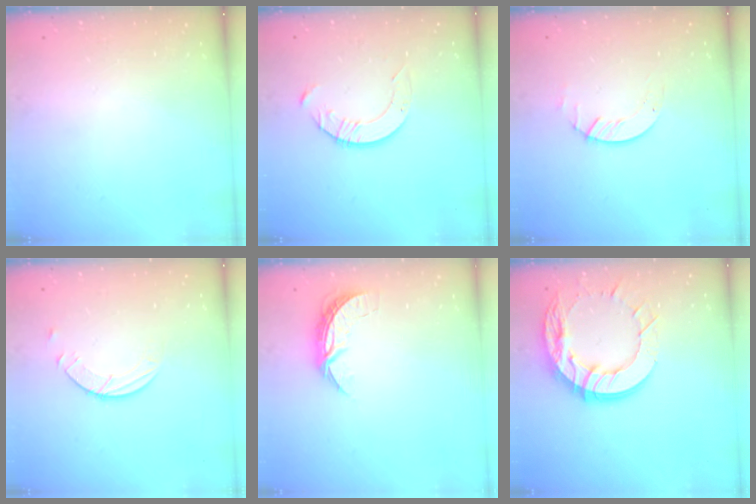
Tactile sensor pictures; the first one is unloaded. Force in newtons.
{"total": 4.7, "press": 4.6, "slide": 0.6}
{"total": 2.0, "press": 2.0, "slide": 0.2}
{"total": 3.7, "press": 3.7, "slide": 0.4}
{"total": 6.6, "press": 6.5, "slide": 0.4}
{"total": 16.7, "press": 16.6, "slide": 1.6}